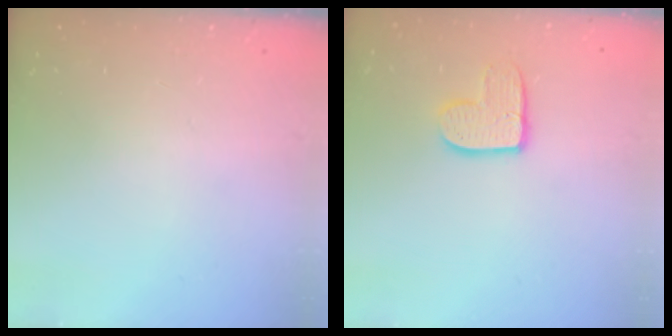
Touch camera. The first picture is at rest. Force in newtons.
{"total": 9.5, "press": 9.5, "slide": 0.3}